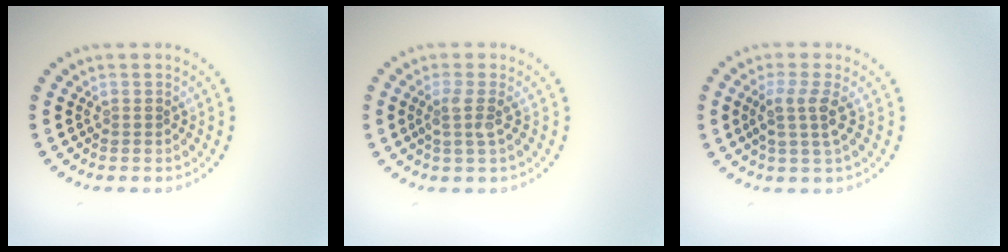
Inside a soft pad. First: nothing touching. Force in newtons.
{"total": 1.8, "press": 1.2, "slide": 1.3}
{"total": 2.5, "press": 2.0, "slide": 1.5}